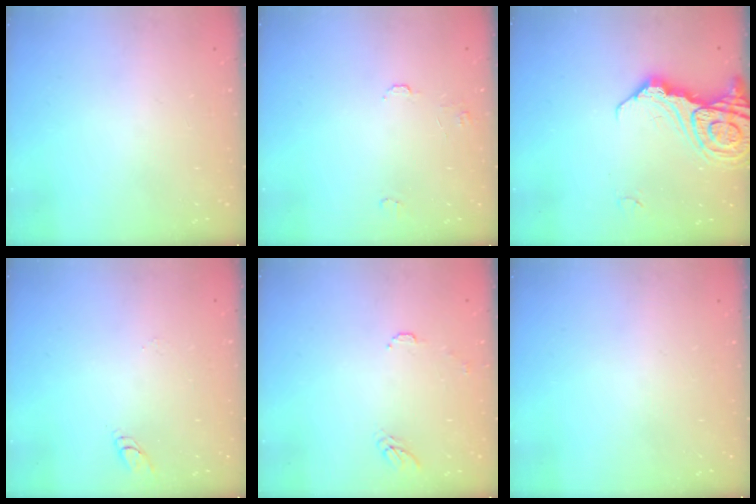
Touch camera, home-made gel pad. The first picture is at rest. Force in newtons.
{"total": 6.4, "press": 6.4, "slide": 0.6}
{"total": 14.6, "press": 14.5, "slide": 1.9}
{"total": 5.1, "press": 5.1, "slide": 0.5}
{"total": 8.0, "press": 8.0, "slide": 0.7}
{"total": 0.0}